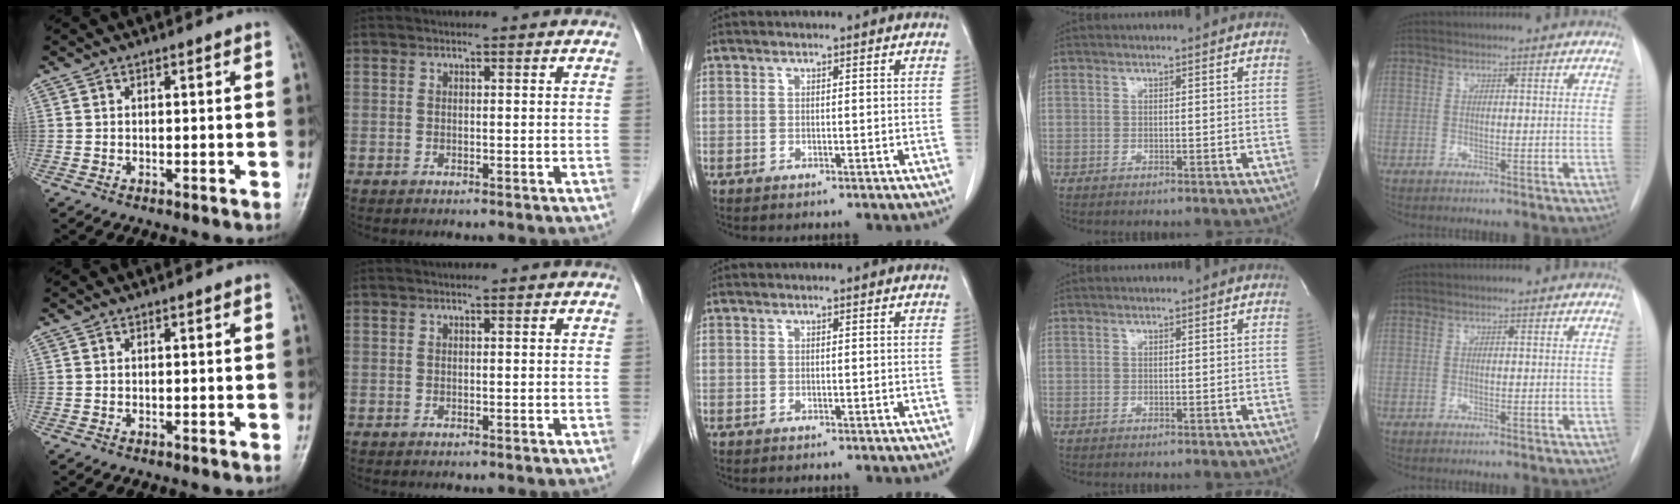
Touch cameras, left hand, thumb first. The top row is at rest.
{}